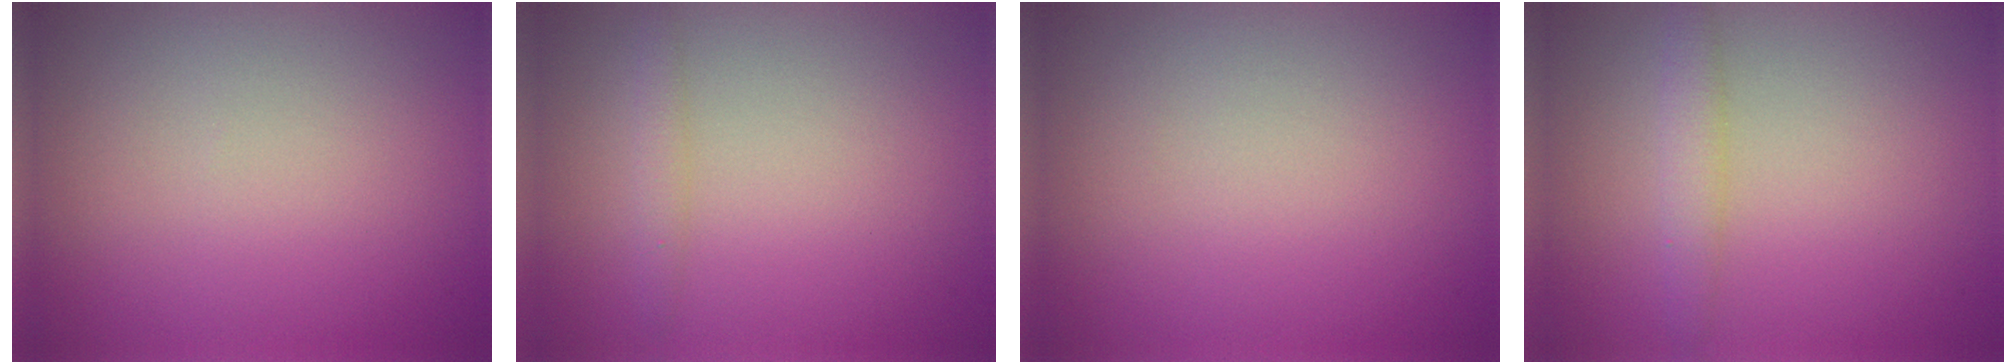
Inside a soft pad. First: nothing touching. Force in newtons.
{"total": 1.1, "press": 1.0, "slide": 0.1}
{"total": 0.0}
{"total": 1.9, "press": 1.9, "slide": 0.1}